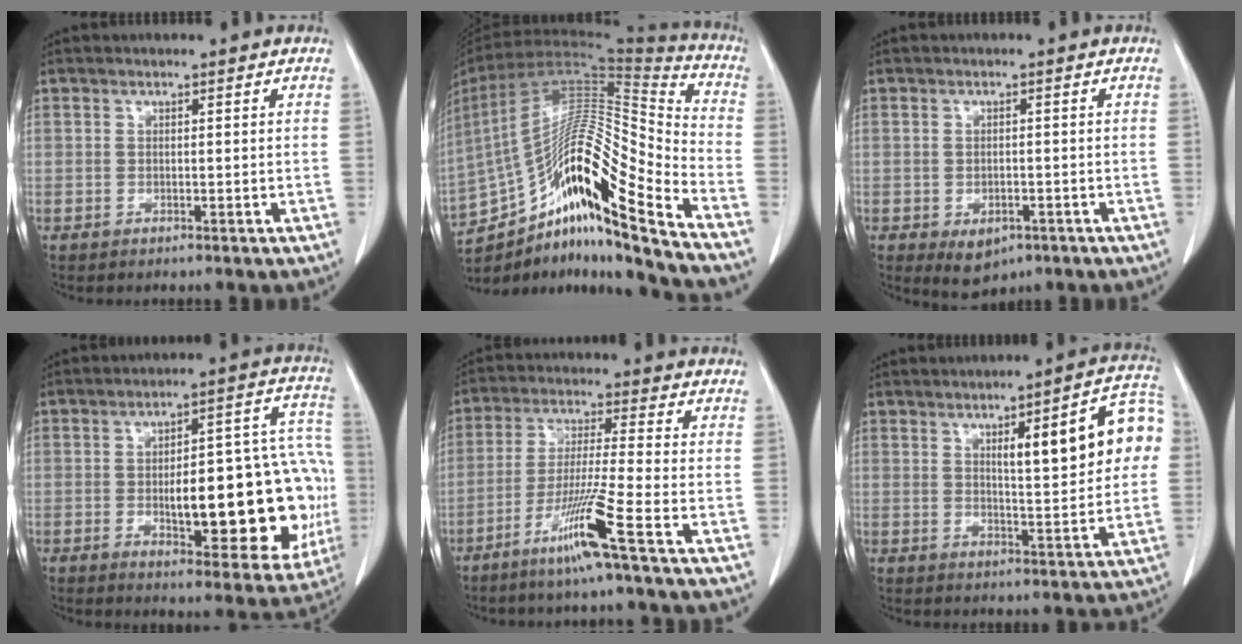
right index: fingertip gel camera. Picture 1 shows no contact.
{"total": 25.9, "force": [-16.0, 2.9, 20.1], "torque": [-0.358, 0.013, -0.283]}
{"total": 4.3, "force": [-2.2, 2.8, 2.5], "torque": [-0.036, -0.003, -0.018]}
{"total": 23.3, "force": [-3.4, 7.6, 21.8], "torque": [-0.217, 0.037, -0.023]}
{"total": 9.6, "force": [-5.3, -1.8, 7.8], "torque": [-0.147, -0.026, -0.108]}
{"total": 13.3, "force": [3.0, 2.3, 12.8], "torque": [-0.167, 0.026, 0.039]}